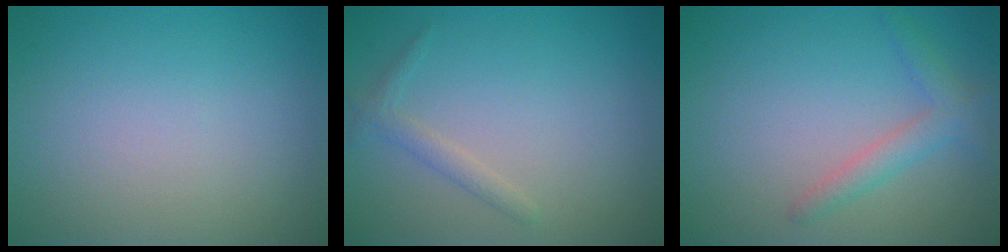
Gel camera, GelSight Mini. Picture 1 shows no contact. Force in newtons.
{"total": 1.3, "press": 1.3, "slide": 0.1}
{"total": 2.3, "press": 2.3, "slide": 0.1}